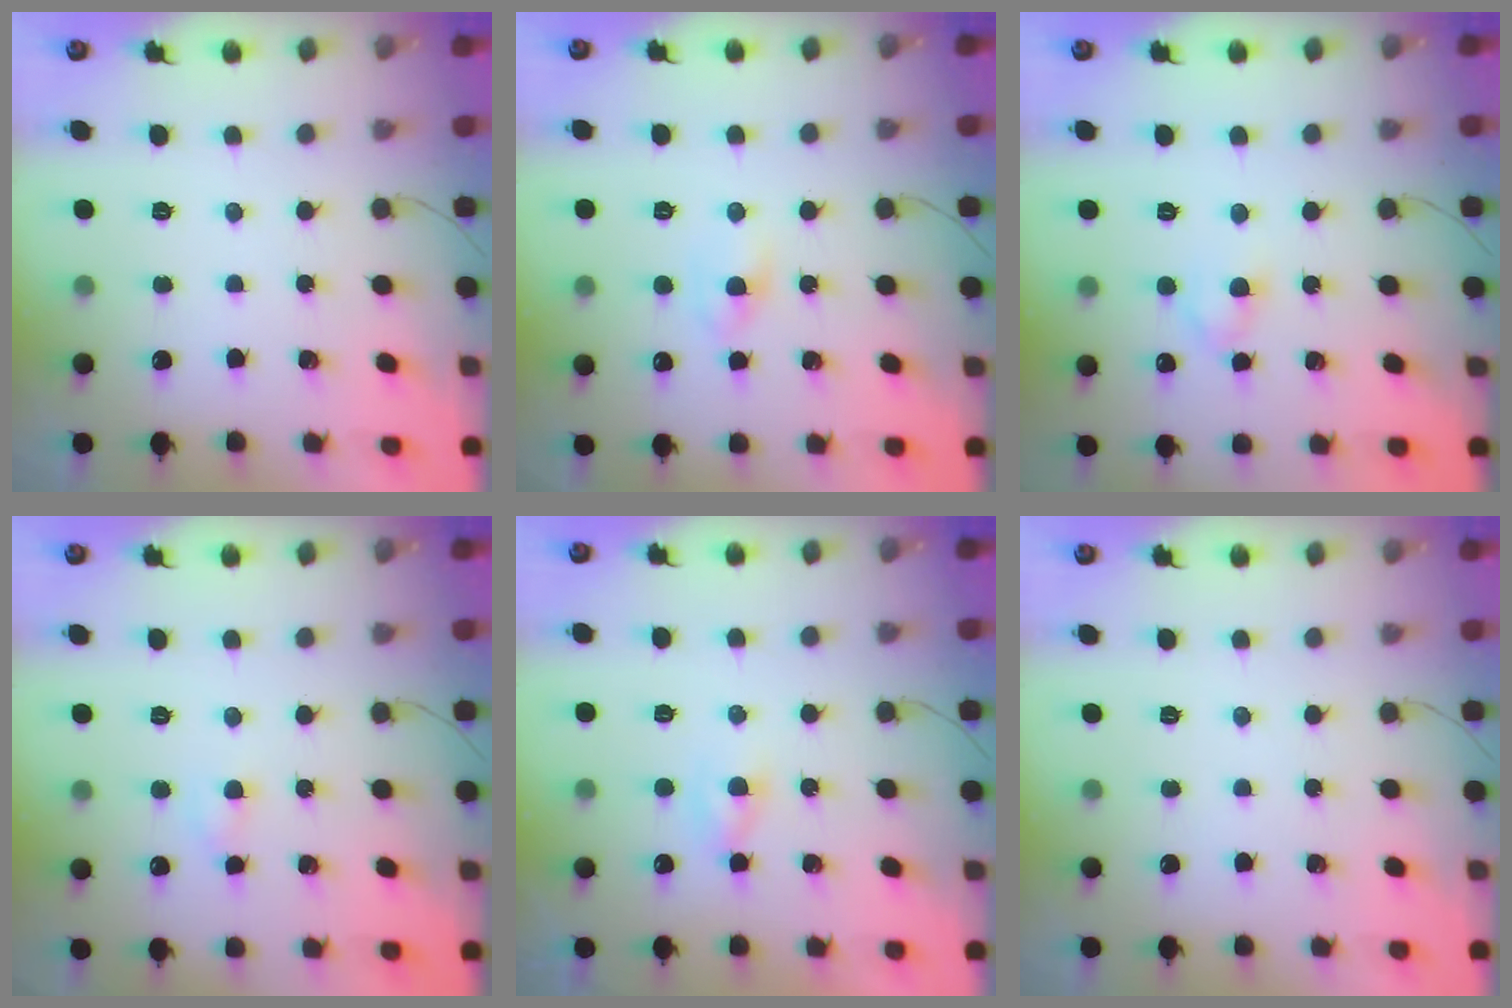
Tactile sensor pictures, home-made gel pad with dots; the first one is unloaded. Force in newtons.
{"total": 1.6, "press": 1.4, "slide": 0.8}
{"total": 2.7, "press": 2.4, "slide": 1.2}
{"total": 2.9, "press": 2.7, "slide": 1.0}
{"total": 2.2, "press": 2.2, "slide": 0.5}
{"total": 0.0}